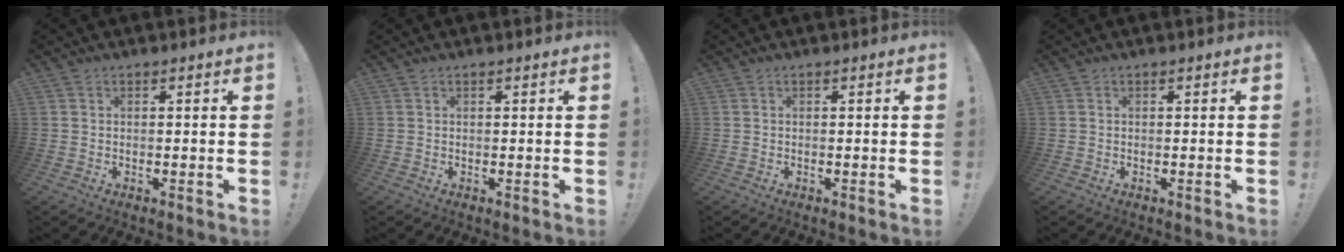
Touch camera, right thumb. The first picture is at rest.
{"total": 0.0}
{"total": 0.0}
{"total": 0.0}